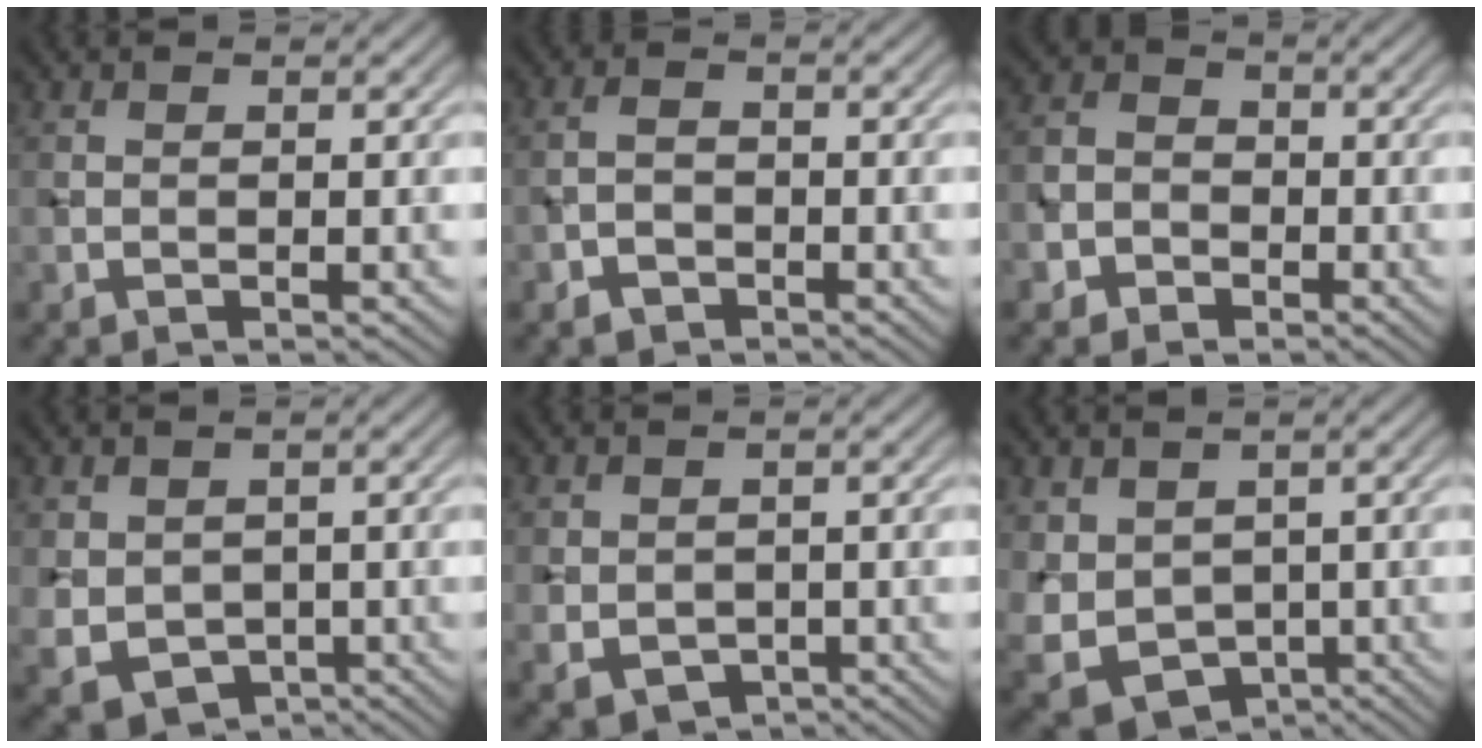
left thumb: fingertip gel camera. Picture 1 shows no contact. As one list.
[{"total": 2.3, "force": [-1.6, 1.3, 0.9], "torque": [-0.016, 0.000, -0.035]}, {"total": 4.3, "force": [-2.2, 3.4, 1.2], "torque": [-0.020, -0.002, -0.056]}, {"total": 4.9, "force": [0.3, 4.3, 2.3], "torque": [-0.071, -0.028, 0.011]}, {"total": 3.2, "force": [-0.4, 2.8, 1.4], "torque": [-0.042, -0.019, -0.001]}, {"total": 7.7, "force": [0.5, 6.6, 3.9], "torque": [-0.113, -0.029, 0.022]}]